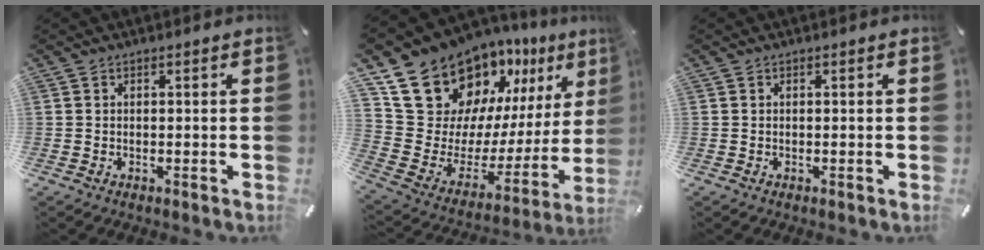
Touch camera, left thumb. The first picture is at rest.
{"total": 19.9, "force": [15.5, 10.6, 6.4], "torque": [-0.104, -0.139, 0.287]}
{"total": 0.0}